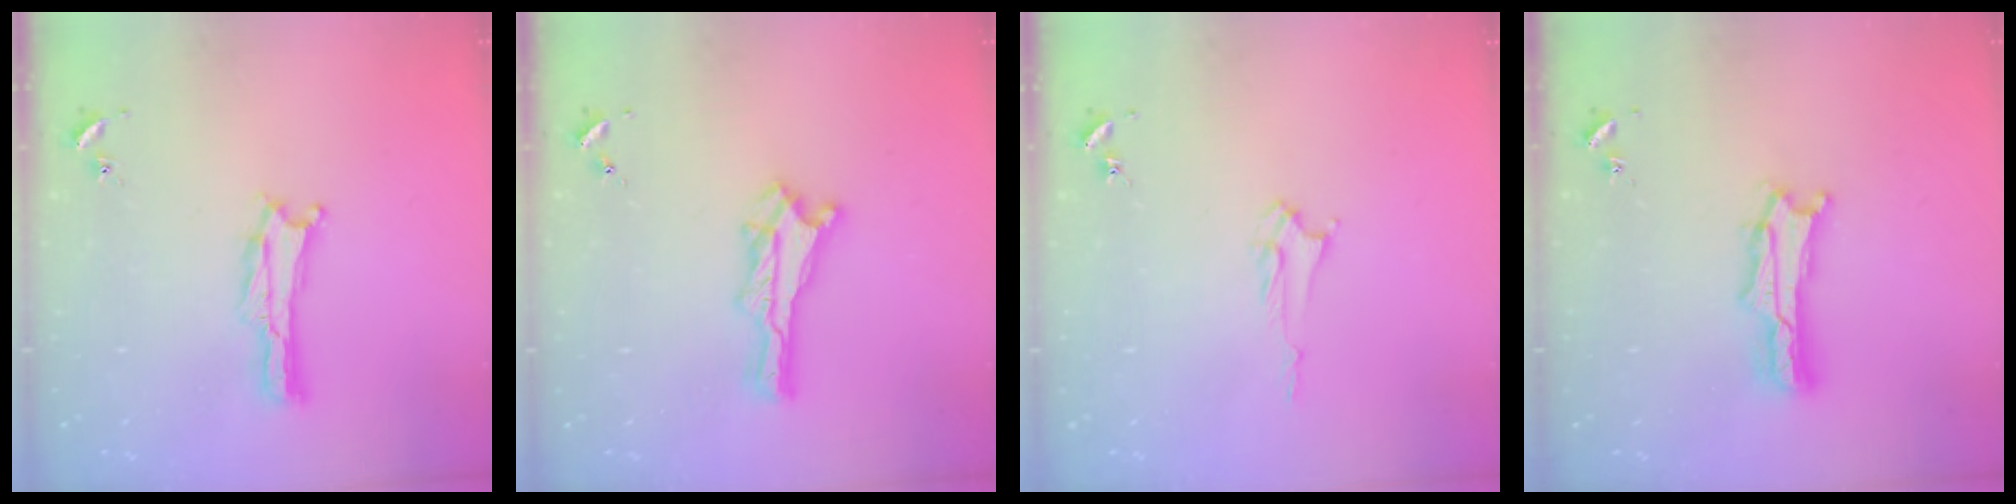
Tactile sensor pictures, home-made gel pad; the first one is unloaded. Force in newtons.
{"total": 0.6, "press": 0.5, "slide": 0.2}
{"total": 2.4, "press": 2.4, "slide": 0.3}
{"total": 2.7, "press": 2.7, "slide": 0.4}